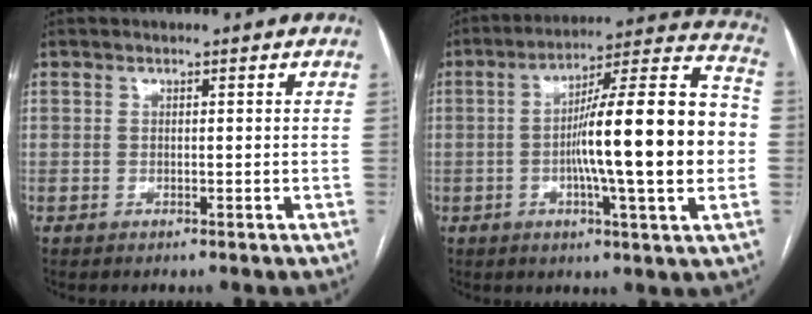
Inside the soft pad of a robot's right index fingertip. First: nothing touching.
{"total": 20.7, "force": [-2.1, 1.2, 20.6], "torque": [-0.297, 0.018, -0.038]}